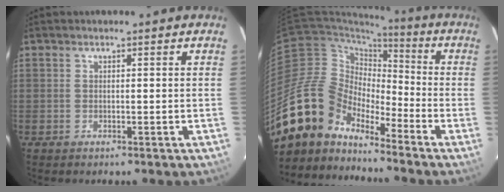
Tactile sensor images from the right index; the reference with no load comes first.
{"total": 16.5, "force": [-14.0, 7.4, 4.5], "torque": [-0.093, 0.011, -0.264]}